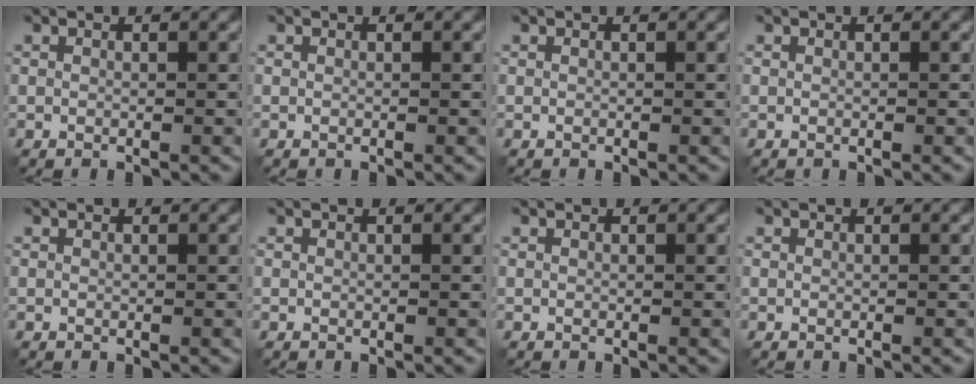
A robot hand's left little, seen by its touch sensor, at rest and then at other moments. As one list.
[{"total": 0.0}, {"total": 0.0}, {"total": 0.0}, {"total": 0.0}, {"total": 0.0}, {"total": 0.0}, {"total": 0.0}]